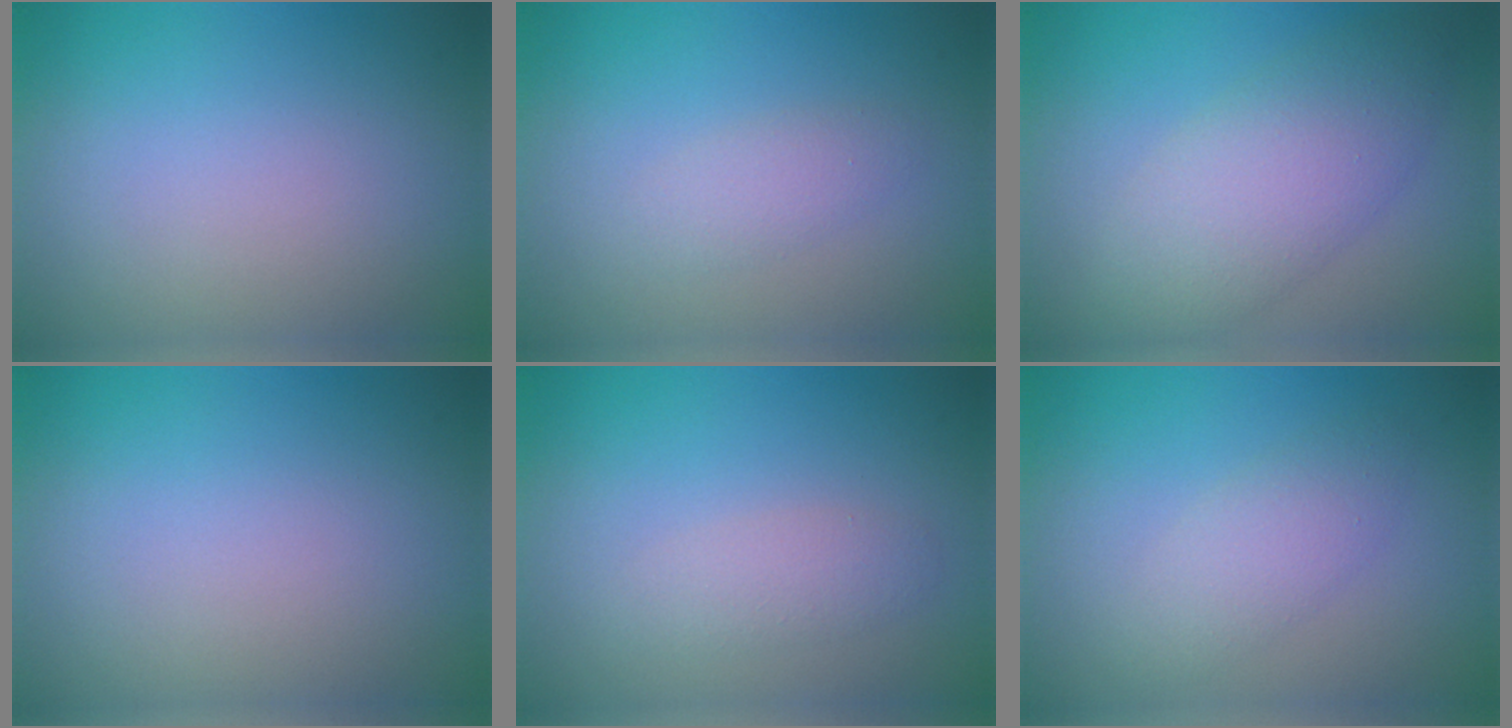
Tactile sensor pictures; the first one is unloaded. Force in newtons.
{"total": 1.7, "press": 1.7, "slide": 0.1}
{"total": 6.0, "press": 6.0, "slide": 0.1}
{"total": 0.0}
{"total": 1.7, "press": 1.7, "slide": 0.1}
{"total": 2.5, "press": 2.5, "slide": 0.2}